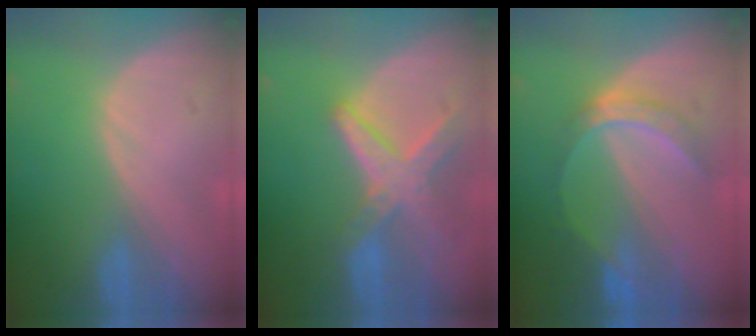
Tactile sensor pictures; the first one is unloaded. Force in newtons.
{"total": 8.2, "press": 7.1, "slide": 4.1}
{"total": 6.0, "press": 5.8, "slide": 1.4}